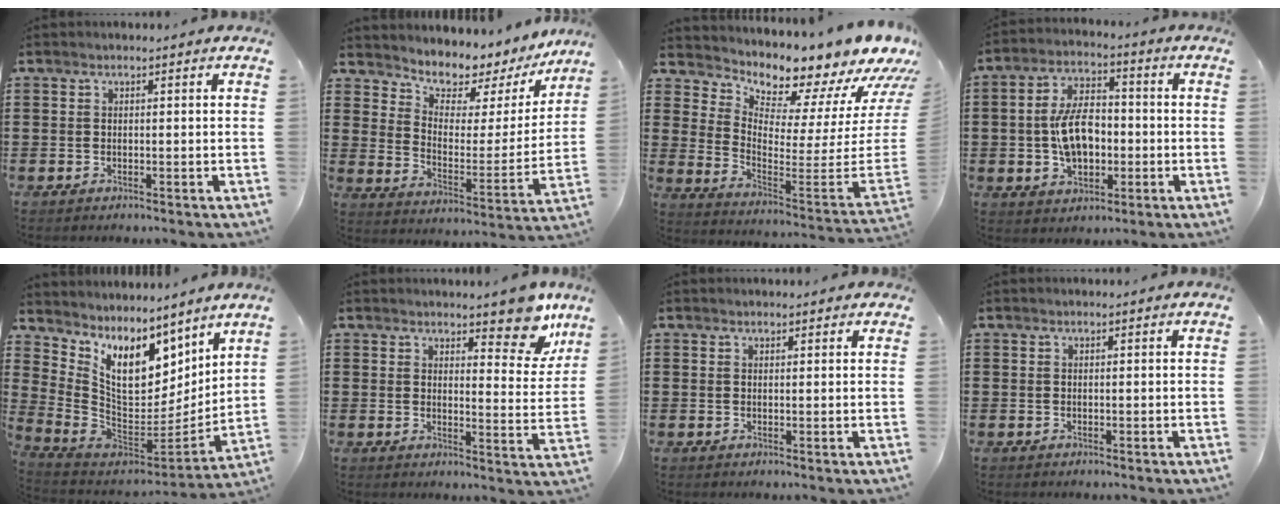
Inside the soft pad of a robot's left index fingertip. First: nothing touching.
{"total": 5.9, "force": [5.5, 2.1, 0.4], "torque": [-0.032, -0.053, 0.090]}
{"total": 7.7, "force": [7.6, 0.3, 0.9], "torque": [-0.036, -0.104, 0.120]}
{"total": 9.1, "force": [-1.1, 5.3, 7.4], "torque": [-0.166, 0.008, -0.026]}
{"total": 11.9, "force": [7.1, 5.9, 7.6], "torque": [-0.168, -0.060, 0.132]}
{"total": 8.2, "force": [6.6, 2.6, 4.1], "torque": [-0.051, -0.031, 0.113]}
{"total": 1.0, "force": [0.9, 0.4, 0.2], "torque": [-0.006, 0.003, 0.017]}
{"total": 0.0}